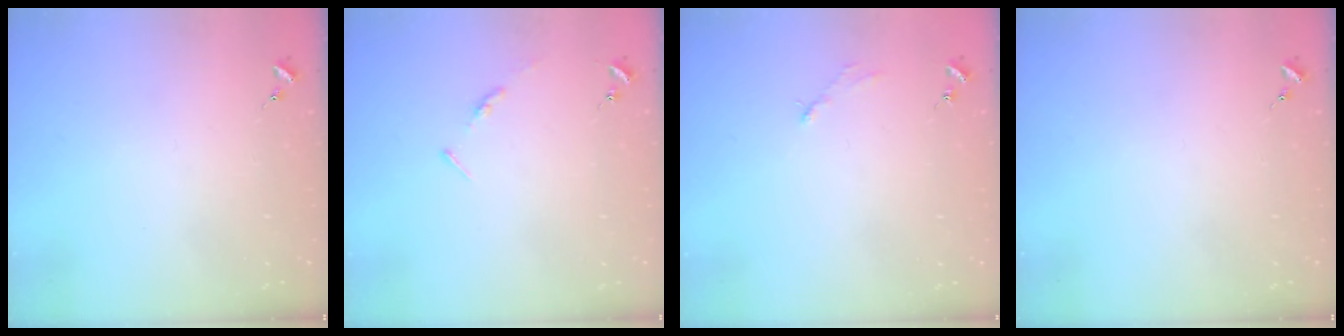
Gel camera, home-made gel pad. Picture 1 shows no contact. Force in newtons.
{"total": 3.4, "press": 3.4, "slide": 0.3}
{"total": 2.9, "press": 2.9, "slide": 0.4}
{"total": 0.0}